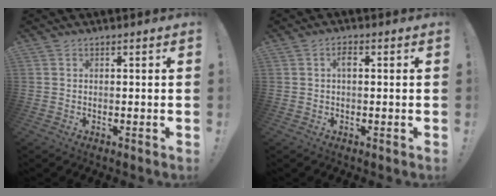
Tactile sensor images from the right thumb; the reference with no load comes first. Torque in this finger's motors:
{"motor_torque": [0.60, 0.64, 0.68, -0.04, -0.03]}